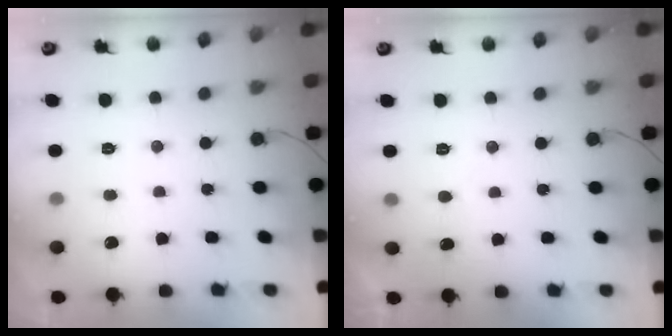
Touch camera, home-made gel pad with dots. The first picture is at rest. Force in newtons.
{"total": 3.9, "press": 3.9, "slide": 0.4}